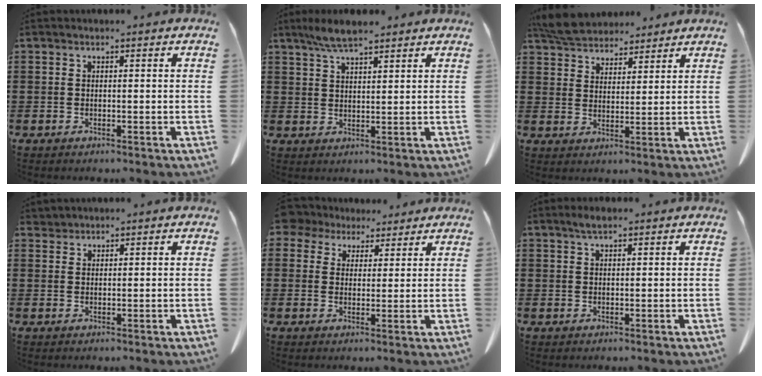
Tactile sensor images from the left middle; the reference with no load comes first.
{"total": 4.2, "force": [3.3, 0.9, 2.4], "torque": [-0.054, -0.003, 0.062]}
{"total": 5.9, "force": [5.5, 1.6, 1.2], "torque": [-0.044, -0.015, 0.105]}
{"total": 1.2, "force": [1.2, 0.3, -0.1], "torque": [-0.004, 0.001, 0.024]}
{"total": 4.6, "force": [3.6, 2.8, 0.9], "torque": [-0.039, 0.001, 0.068]}
{"total": 1.6, "force": [1.2, 0.4, 0.9], "torque": [-0.022, 0.002, 0.022]}